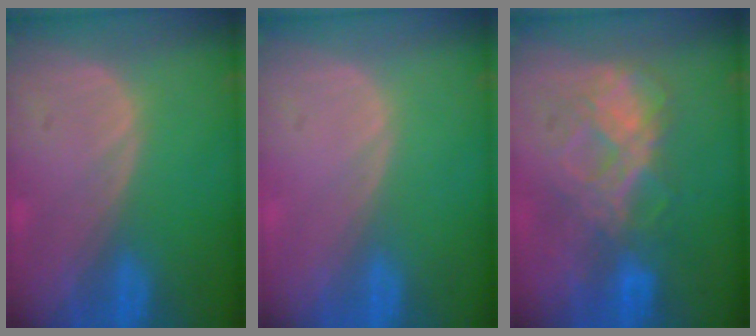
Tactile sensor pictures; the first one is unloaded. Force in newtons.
{"total": 0.0}
{"total": 7.8, "press": 7.3, "slide": 2.8}